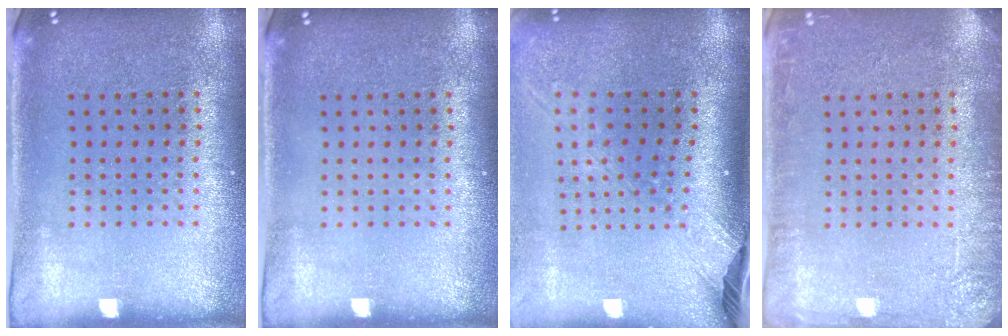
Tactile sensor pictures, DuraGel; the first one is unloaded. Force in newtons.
{"total": 0.0}
{"total": 2.6, "press": 1.9, "slide": 1.7}
{"total": 2.4, "press": 2.3, "slide": 0.3}